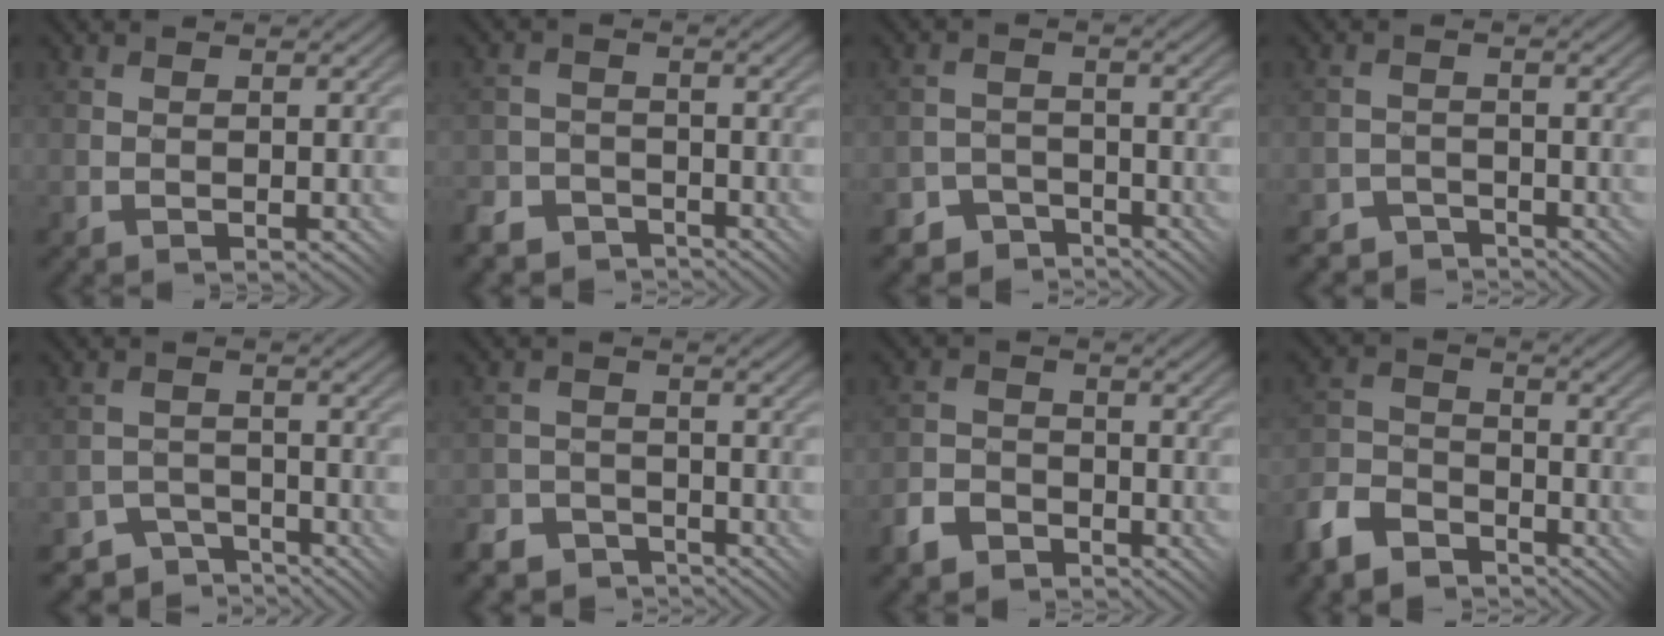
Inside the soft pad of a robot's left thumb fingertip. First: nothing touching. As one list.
[{"total": 4.9, "force": [-4.2, 2.4, 0.8], "torque": [-0.013, 0.001, -0.084]}, {"total": 4.1, "force": [-3.6, 2.0, 0.2], "torque": [0.003, 0.001, -0.067]}, {"total": 3.2, "force": [-3.0, 1.0, -0.4], "torque": [0.017, 0.014, -0.055]}, {"total": 4.1, "force": [-3.7, 1.7, 0.4], "torque": [-0.002, -0.004, -0.063]}, {"total": 5.3, "force": [-4.7, 2.5, 0.8], "torque": [-0.012, 0.001, -0.087]}, {"total": 4.6, "force": [-3.3, 2.8, 1.5], "torque": [-0.036, 0.003, -0.074]}, {"total": 8.0, "force": [-5.9, 4.2, 3.3], "torque": [-0.080, -0.007, -0.133]}]